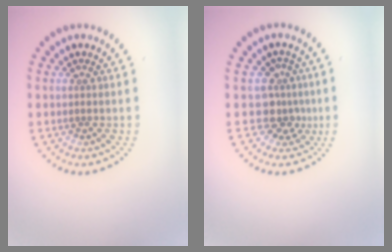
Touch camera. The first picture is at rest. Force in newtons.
{"total": 2.8, "press": 2.0, "slide": 2.0}